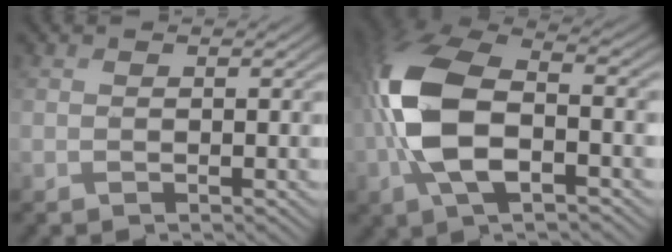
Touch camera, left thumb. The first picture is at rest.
{"total": 12.7, "force": [-2.0, 6.4, 10.8], "torque": [-0.248, 0.003, -0.049]}